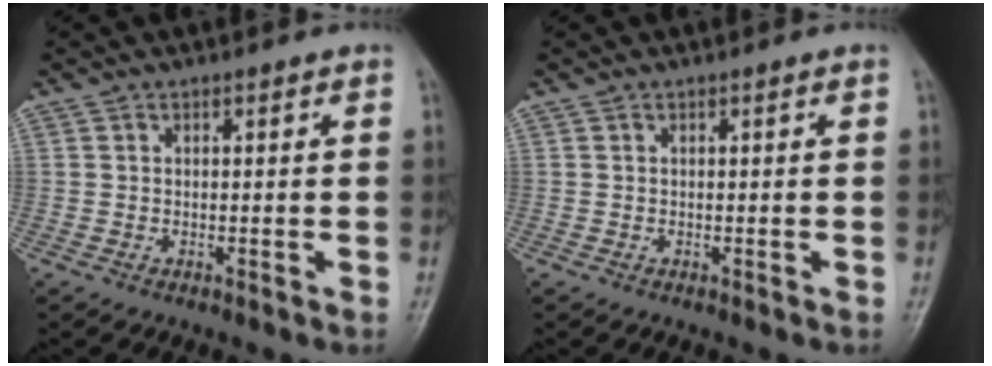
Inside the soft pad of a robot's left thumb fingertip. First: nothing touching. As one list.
[{"total": 0.0}]